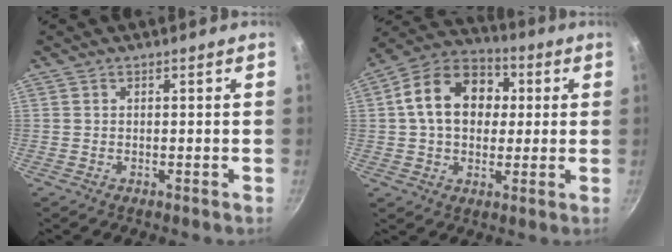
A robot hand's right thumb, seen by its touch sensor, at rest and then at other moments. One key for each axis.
{"total": 15.6, "fx": 2.4, "fy": 11.6, "fz": 10.1, "tx": -0.140, "ty": 0.025, "tz": 0.023}